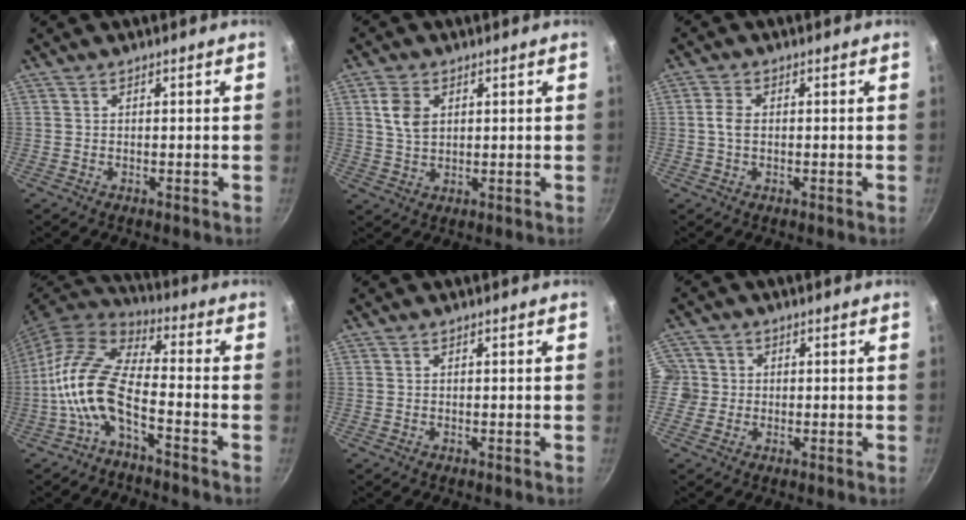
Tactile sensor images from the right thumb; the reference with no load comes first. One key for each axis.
{"total": 5.4, "fx": 1.6, "fy": 3.7, "fz": 3.6, "tx": -0.059, "ty": -0.005, "tz": 0.032}
{"total": 2.7, "fx": 0.0, "fy": 1.8, "fz": 2.0, "tx": -0.043, "ty": 0.008, "tz": -0.005}
{"total": 12.2, "fx": -4.6, "fy": 5.1, "fz": 10.1, "tx": -0.208, "ty": 0.045, "tz": -0.100}
{"total": 0.0}
{"total": 5.1, "fx": -0.2, "fy": 4.9, "fz": 1.2, "tx": 0.003, "ty": 0.007, "tz": -0.012}